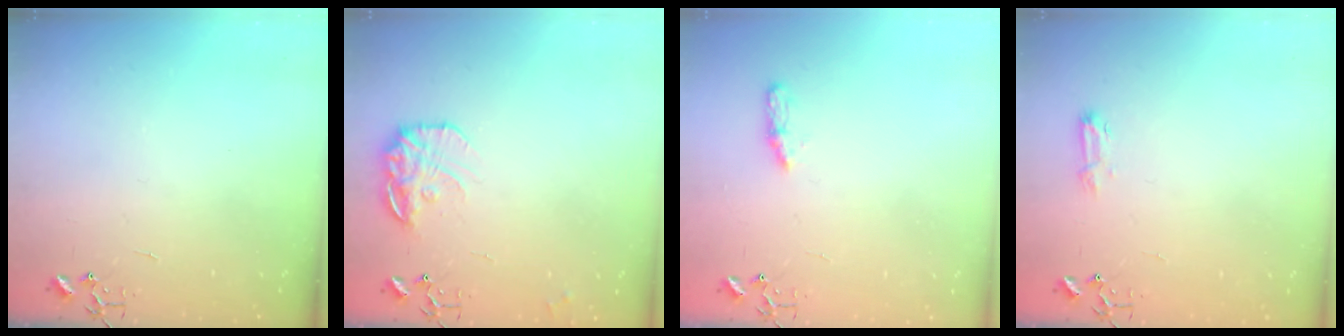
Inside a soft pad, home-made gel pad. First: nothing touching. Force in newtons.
{"total": 13.7, "press": 13.7, "slide": 0.9}
{"total": 4.9, "press": 4.8, "slide": 0.6}
{"total": 7.7, "press": 7.6, "slide": 0.9}